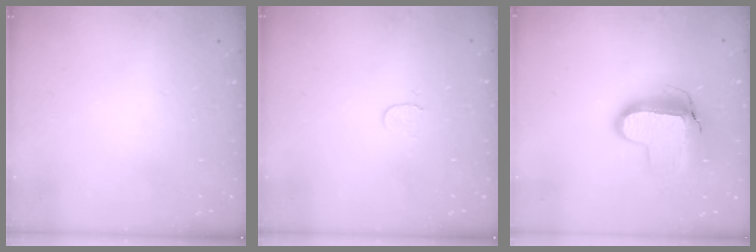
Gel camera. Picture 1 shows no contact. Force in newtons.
{"total": 3.8, "press": 3.8, "slide": 0.3}
{"total": 13.3, "press": 13.3, "slide": 1.0}